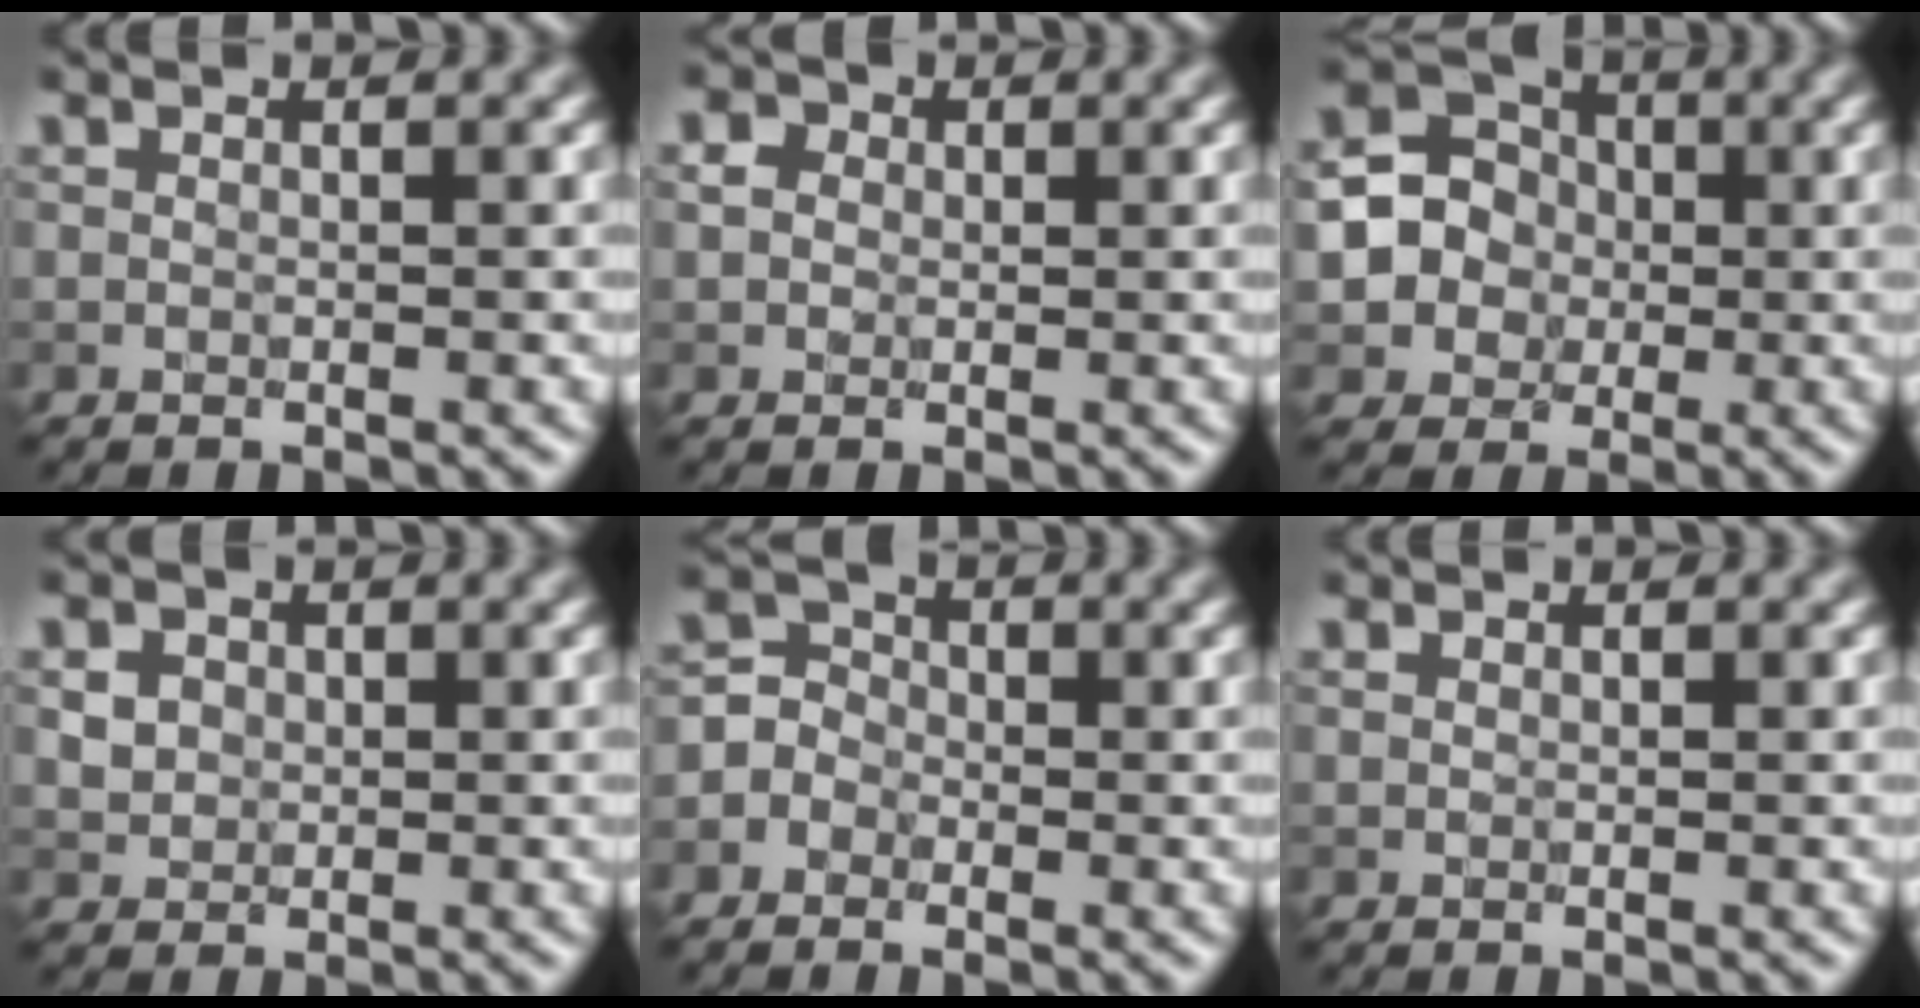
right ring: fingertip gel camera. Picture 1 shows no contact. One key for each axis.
{"total": 2.1, "fx": 0.8, "fy": 1.8, "fz": 0.9, "tx": -0.017, "ty": 0.009, "tz": -0.005}
{"total": 6.1, "fx": 0.0, "fy": 5.8, "fz": 1.9, "tx": -0.028, "ty": 0.026, "tz": -0.027}
{"total": 1.6, "fx": 0.3, "fy": 1.4, "fz": 0.5, "tx": -0.006, "ty": -0.001, "tz": 0.008}
{"total": 2.6, "fx": -1.2, "fy": 2.2, "fz": 0.6, "tx": 0.003, "ty": 0.016, "tz": -0.032}
{"total": 0.0}